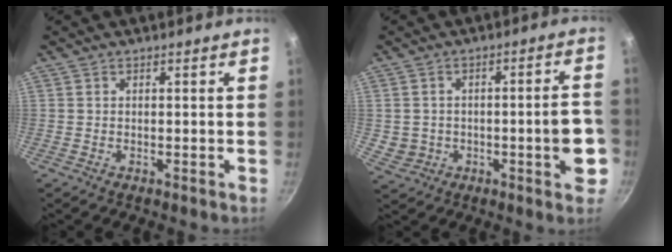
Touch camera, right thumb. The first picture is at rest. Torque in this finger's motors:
{"motor_torque": [2.62, 2.39, 1.50, -0.22, 0.46]}